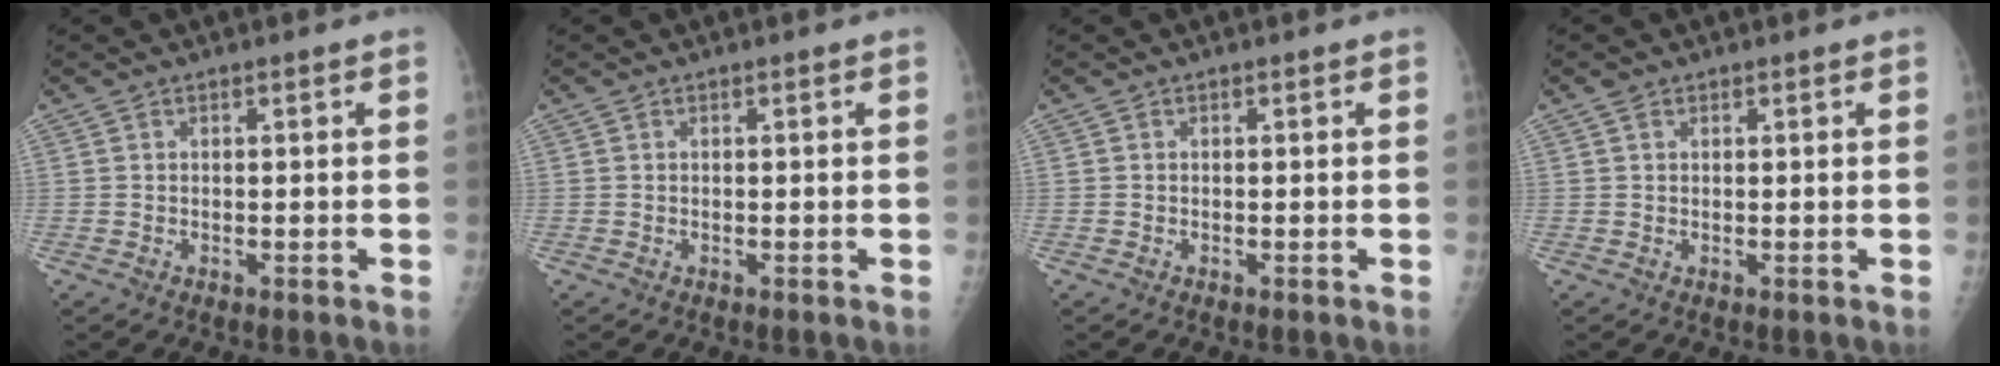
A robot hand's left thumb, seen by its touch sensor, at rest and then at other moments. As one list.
[{"total": 0.0}, {"total": 0.0}, {"total": 1.0, "force": [0.6, 0.7, 0.4], "torque": [-0.004, 0.001, 0.010]}]